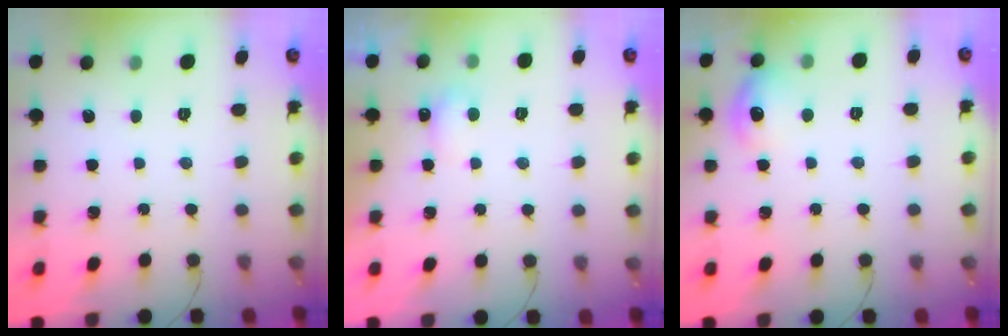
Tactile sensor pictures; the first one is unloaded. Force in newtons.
{"total": 3.0, "press": 3.0, "slide": 0.7}
{"total": 9.1, "press": 9.0, "slide": 1.2}